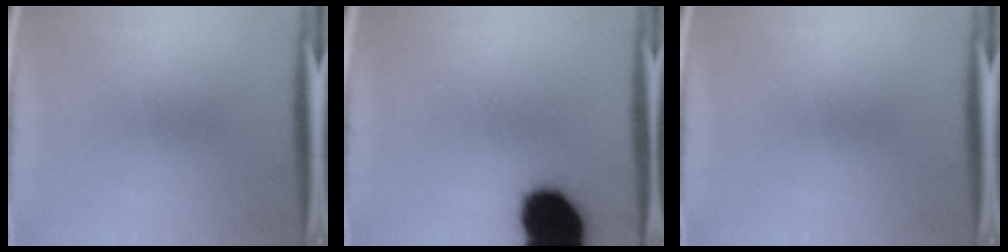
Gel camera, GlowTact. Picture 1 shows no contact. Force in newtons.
{"total": 17.7}
{"total": 0.0}